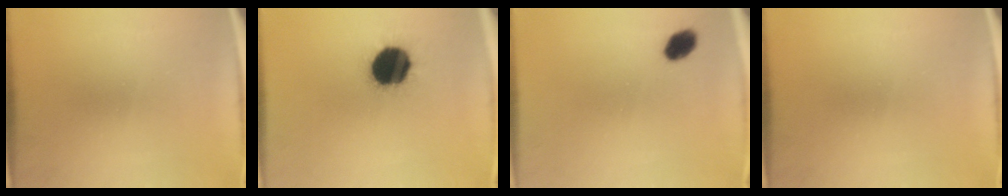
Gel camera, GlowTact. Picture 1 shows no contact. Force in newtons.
{"total": 16.7}
{"total": 4.0}
{"total": 0.0}